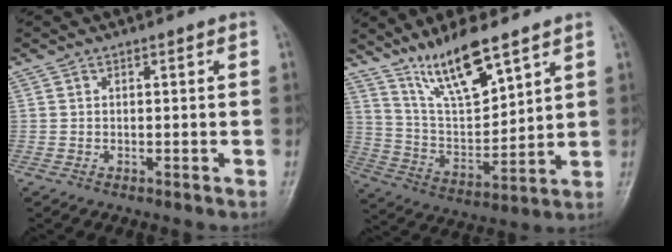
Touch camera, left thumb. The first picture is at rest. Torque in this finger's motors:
{"motor_torque": [0.55, 0.39, 1.12, -1.64, 0.14]}